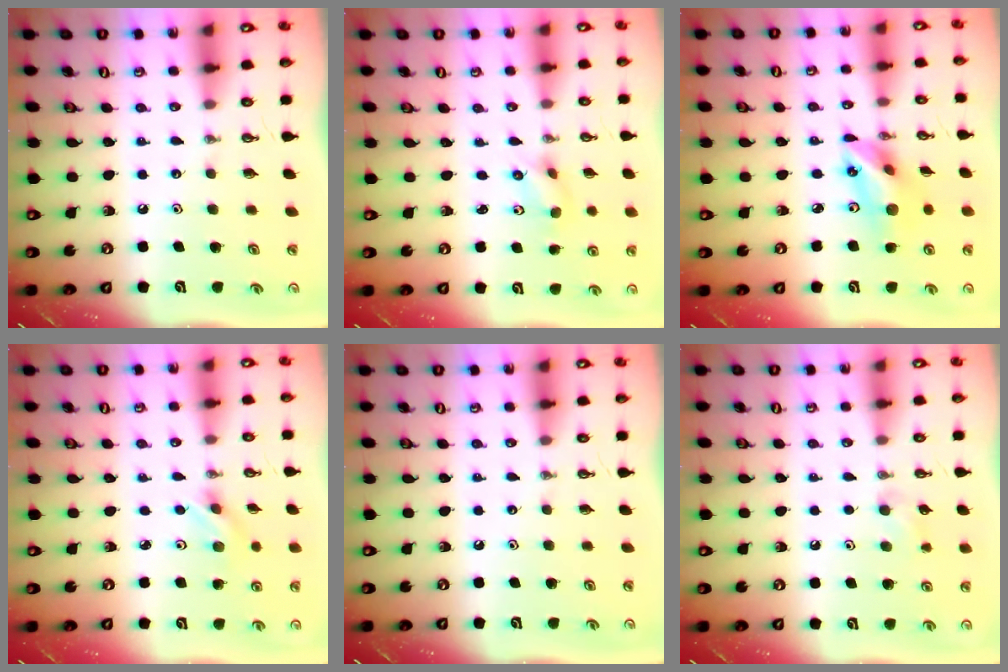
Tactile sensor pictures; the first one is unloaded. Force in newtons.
{"total": 2.1, "press": 1.9, "slide": 0.9}
{"total": 13.9, "press": 13.6, "slide": 3.1}
{"total": 2.2, "press": 2.1, "slide": 0.6}
{"total": 0.0}
{"total": 7.2, "press": 6.3, "slide": 3.6}